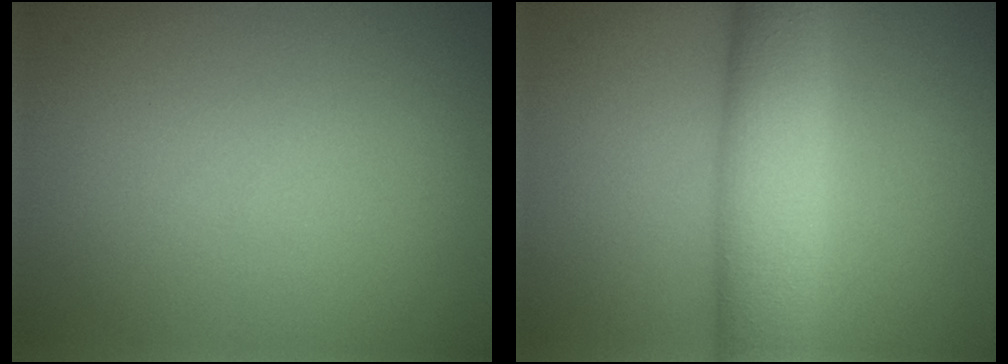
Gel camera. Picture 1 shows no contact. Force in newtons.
{"total": 8.2, "press": 8.2, "slide": 0.2}